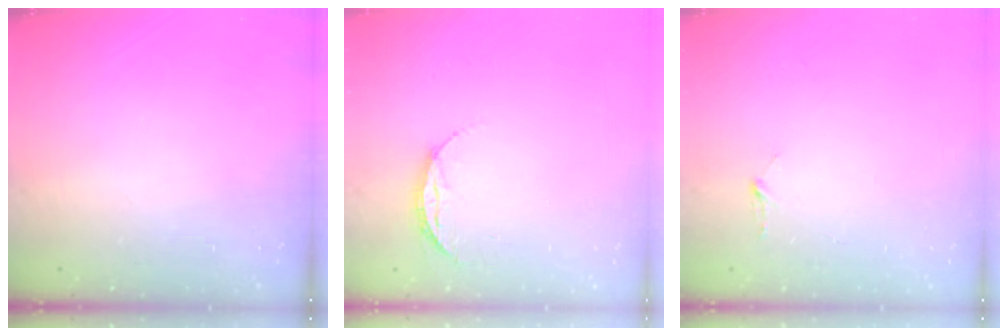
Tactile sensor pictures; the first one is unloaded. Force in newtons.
{"total": 7.3, "press": 7.3, "slide": 0.6}
{"total": 2.9, "press": 2.9, "slide": 0.3}